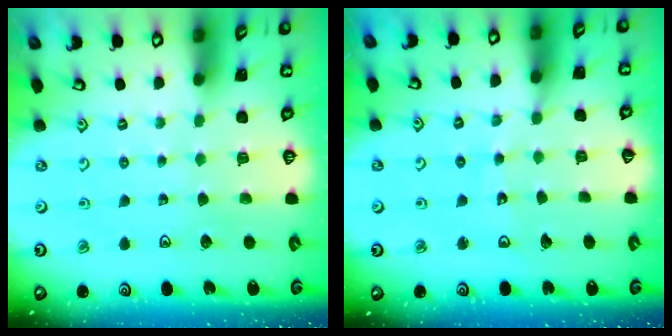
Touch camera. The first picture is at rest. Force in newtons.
{"total": 7.6, "press": 7.6, "slide": 0.9}